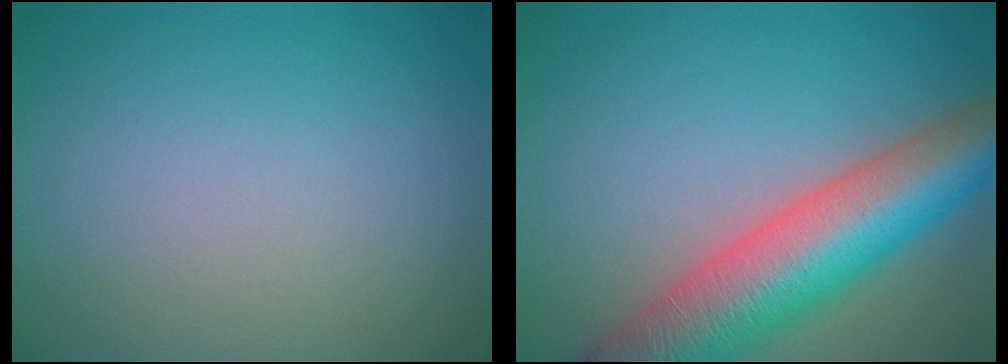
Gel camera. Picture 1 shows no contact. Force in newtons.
{"total": 10.9, "press": 10.9, "slide": 0.5}